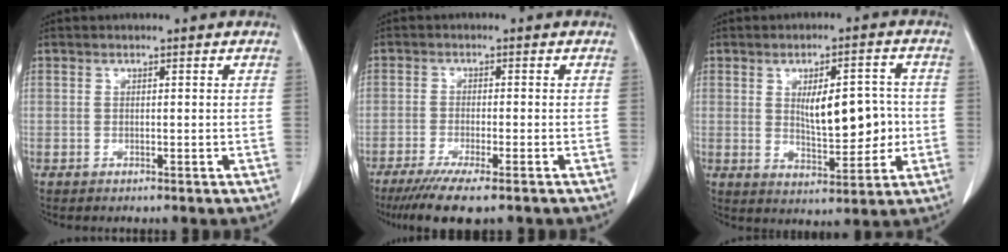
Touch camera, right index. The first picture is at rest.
{"total": 8.1, "force": [-5.8, 0.6, 5.6], "torque": [-0.088, -0.019, -0.090]}
{"total": 9.5, "force": [0.4, 3.7, 8.8], "torque": [-0.131, 0.007, 0.018]}